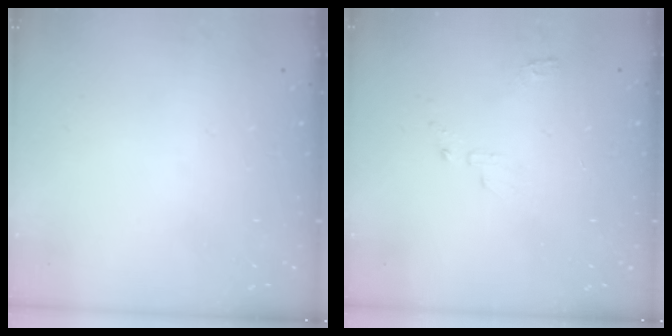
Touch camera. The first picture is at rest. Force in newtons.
{"total": 5.6, "press": 5.6, "slide": 0.4}